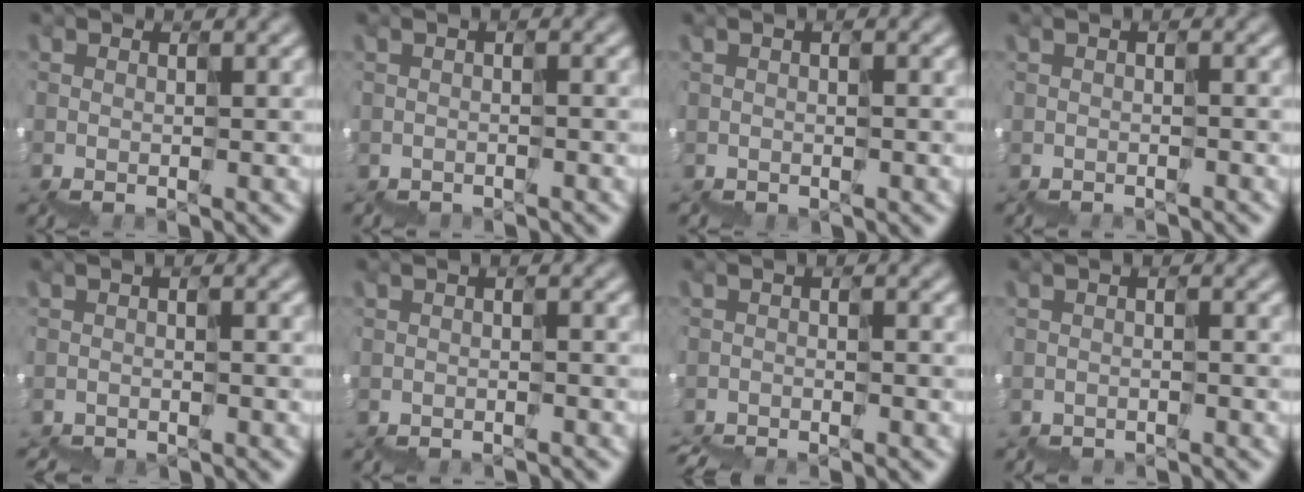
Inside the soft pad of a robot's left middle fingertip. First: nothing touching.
{"total": 1.2, "force": [-1.0, -0.2, -0.6], "torque": [0.011, -0.002, -0.012]}
{"total": 0.0}
{"total": 1.3, "force": [-1.3, 0.0, 0.1], "torque": [0.008, 0.000, -0.012]}
{"total": 1.3, "force": [-1.2, 0.0, -0.3], "torque": [0.011, 0.003, -0.013]}
{"total": 1.9, "force": [-1.8, 0.2, 0.2], "torque": [0.009, 0.002, -0.016]}
{"total": 3.0, "force": [-2.9, 0.2, 0.8], "torque": [-0.010, 0.003, -0.035]}
{"total": 1.8, "force": [-1.6, -0.3, -0.8], "torque": [0.012, -0.001, -0.021]}